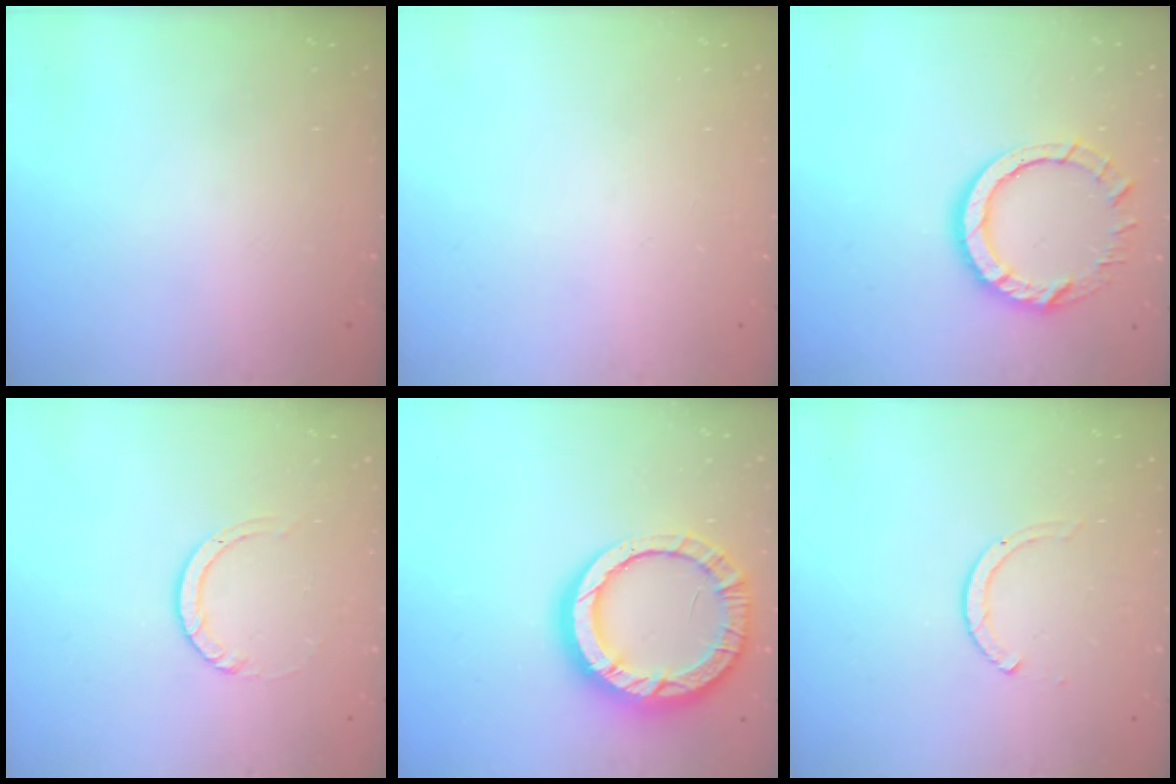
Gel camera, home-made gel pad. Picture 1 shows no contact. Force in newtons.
{"total": 0.0}
{"total": 10.5, "press": 10.4, "slide": 1.0}
{"total": 3.0, "press": 3.0, "slide": 0.3}
{"total": 17.2, "press": 17.1, "slide": 1.9}
{"total": 2.6, "press": 2.6, "slide": 0.3}